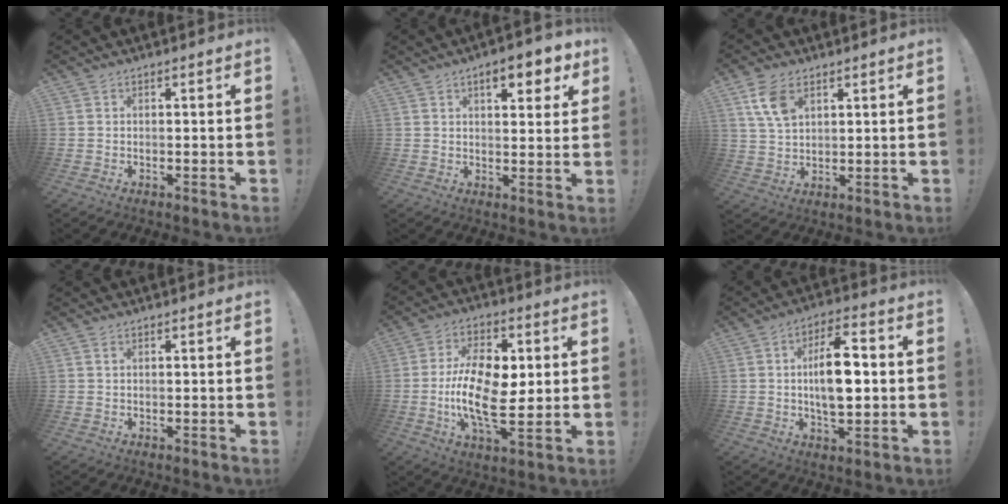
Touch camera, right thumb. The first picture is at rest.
{"total": 8.2, "force": [4.5, 2.9, 6.2], "torque": [-0.072, -0.019, 0.070]}
{"total": 8.1, "force": [4.1, 4.7, 5.2], "torque": [-0.100, -0.012, 0.078]}
{"total": 1.0, "force": [0.4, 0.4, 0.8], "torque": [-0.010, -0.001, 0.006]}
{"total": 18.0, "force": [-0.6, 9.0, 15.6], "torque": [-0.295, 0.001, -0.016]}
{"total": 13.3, "force": [0.5, 6.5, 11.7], "torque": [-0.199, 0.008, 0.005]}